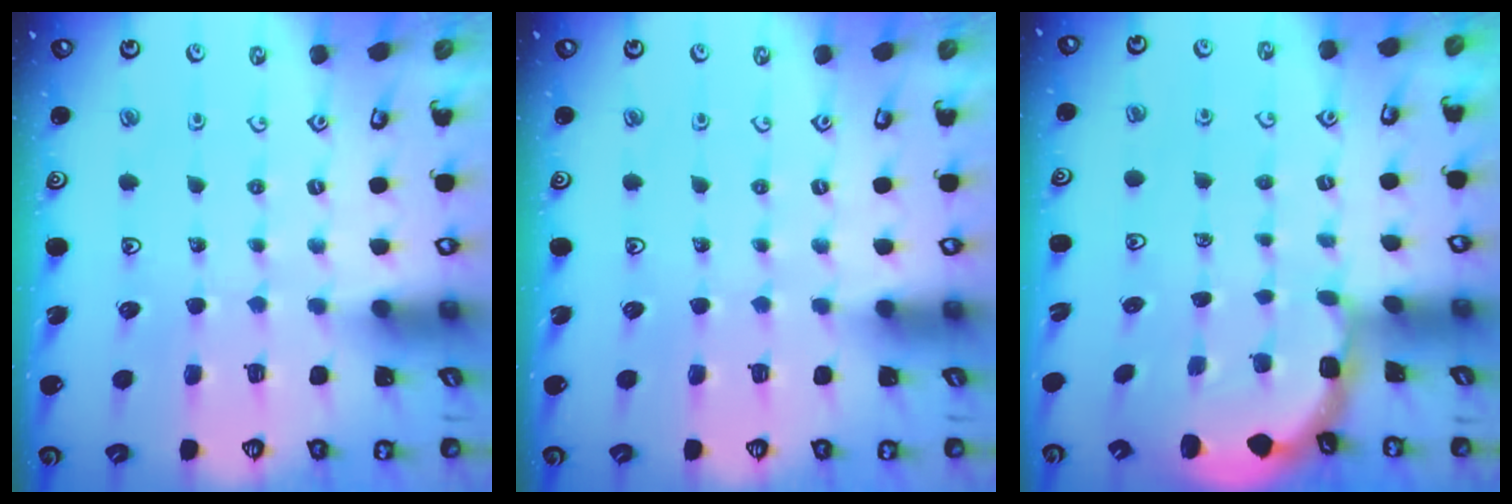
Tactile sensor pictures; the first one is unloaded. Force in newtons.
{"total": 0.0}
{"total": 1.8, "press": 1.5, "slide": 1.1}